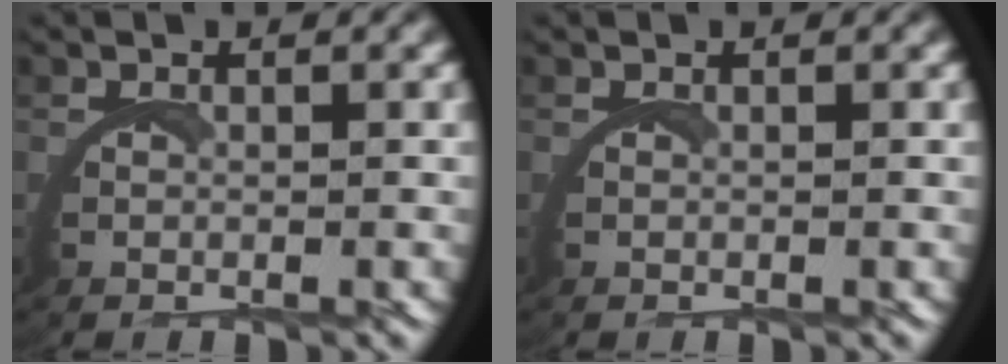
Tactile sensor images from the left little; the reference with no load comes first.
{"total": 0.0}